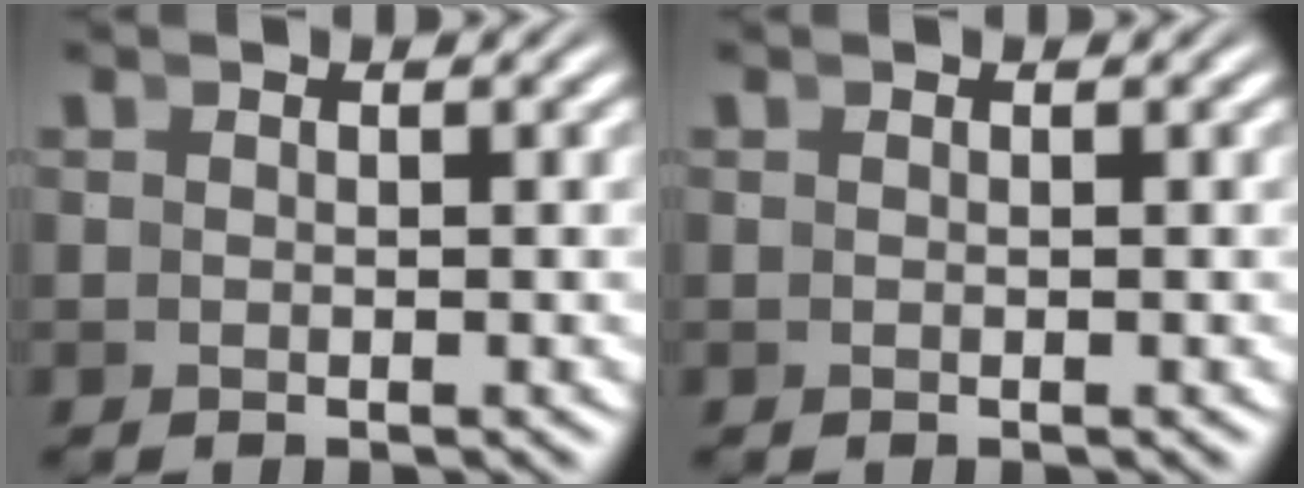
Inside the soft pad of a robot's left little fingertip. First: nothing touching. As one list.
[{"total": 0.0}]